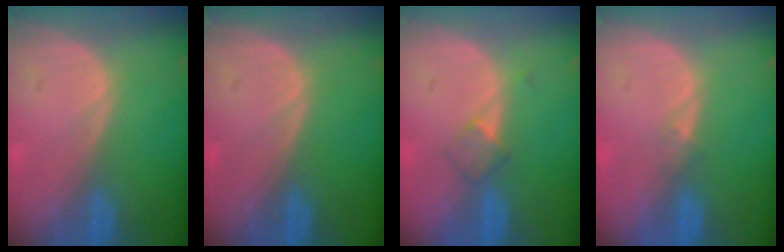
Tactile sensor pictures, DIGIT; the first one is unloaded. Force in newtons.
{"total": 0.0}
{"total": 2.7, "press": 2.4, "slide": 1.1}
{"total": 0.9, "press": 0.7, "slide": 0.6}